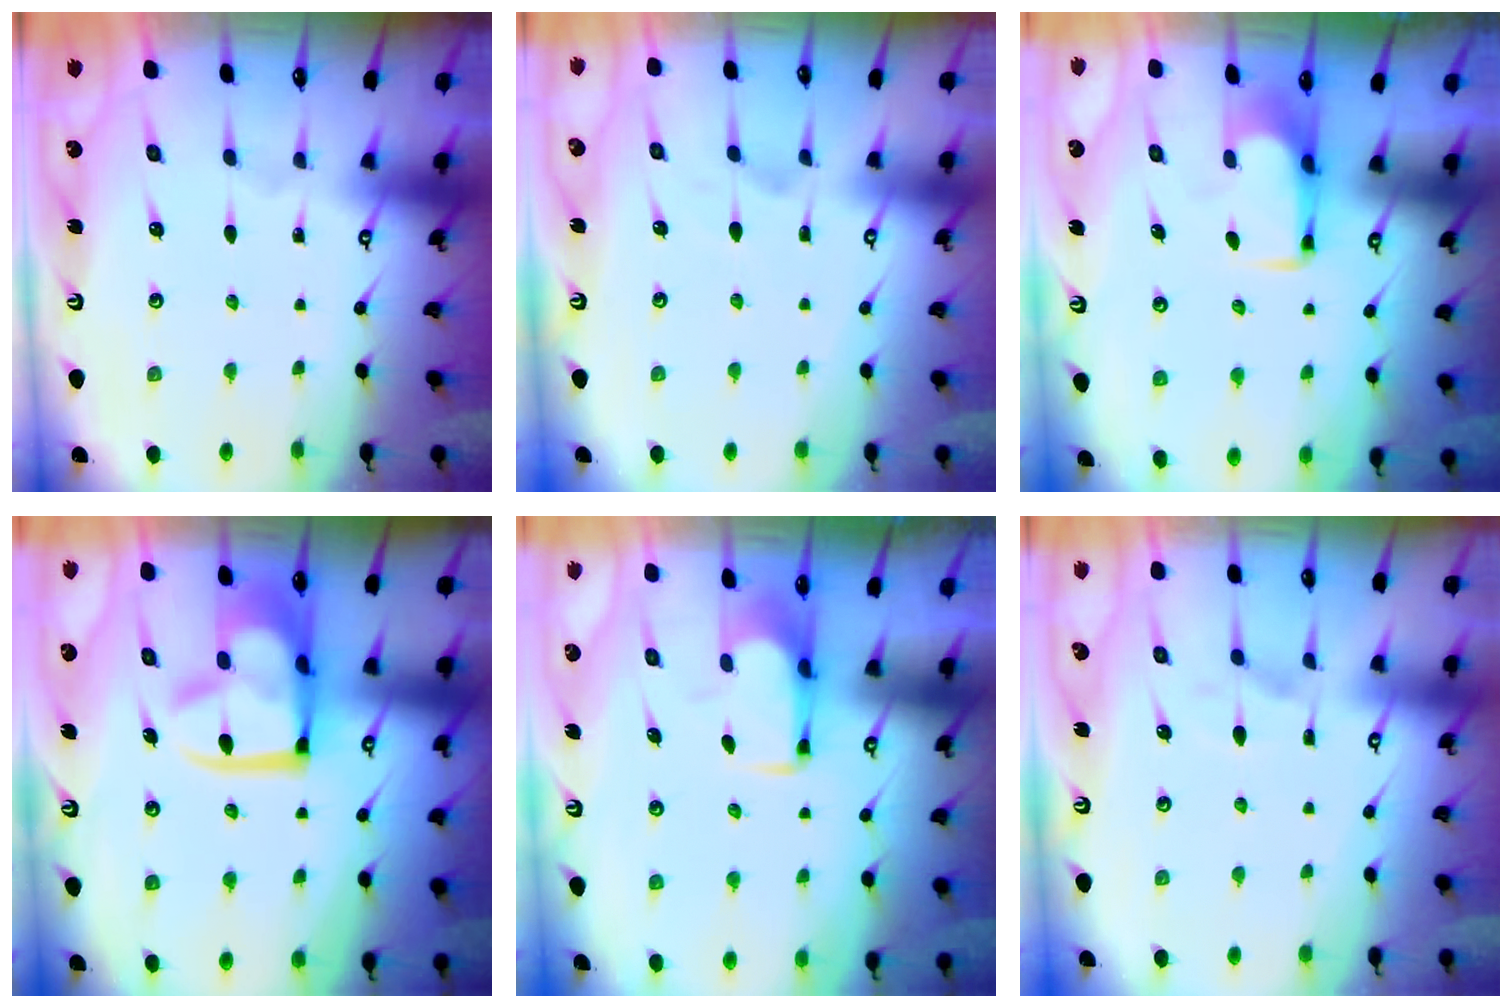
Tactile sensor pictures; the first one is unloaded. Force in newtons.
{"total": 2.7, "press": 2.5, "slide": 1.2}
{"total": 2.2, "press": 2.1, "slide": 0.4}
{"total": 15.1, "press": 15.0, "slide": 1.9}
{"total": 1.6, "press": 1.5, "slide": 0.5}
{"total": 6.4, "press": 6.3, "slide": 1.3}